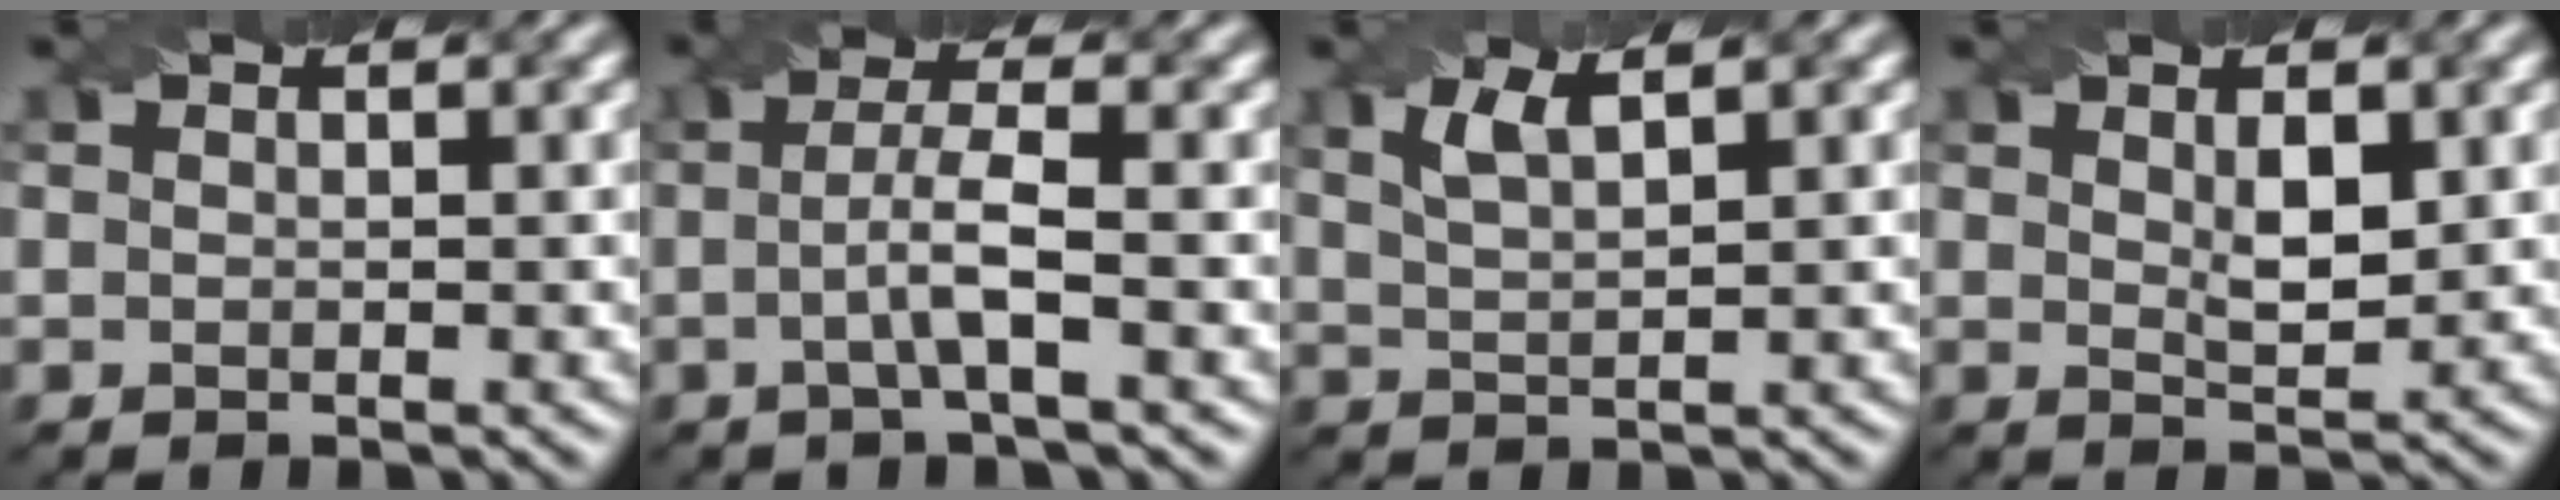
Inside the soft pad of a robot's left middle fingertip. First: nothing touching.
{"total": 3.3, "force": [-0.5, 0.5, 3.2], "torque": [-0.060, 0.002, -0.013]}
{"total": 2.6, "force": [1.5, 0.7, 2.0], "torque": [-0.042, 0.001, 0.032]}
{"total": 2.7, "force": [0.8, 1.0, 2.3], "torque": [-0.043, -0.004, 0.018]}